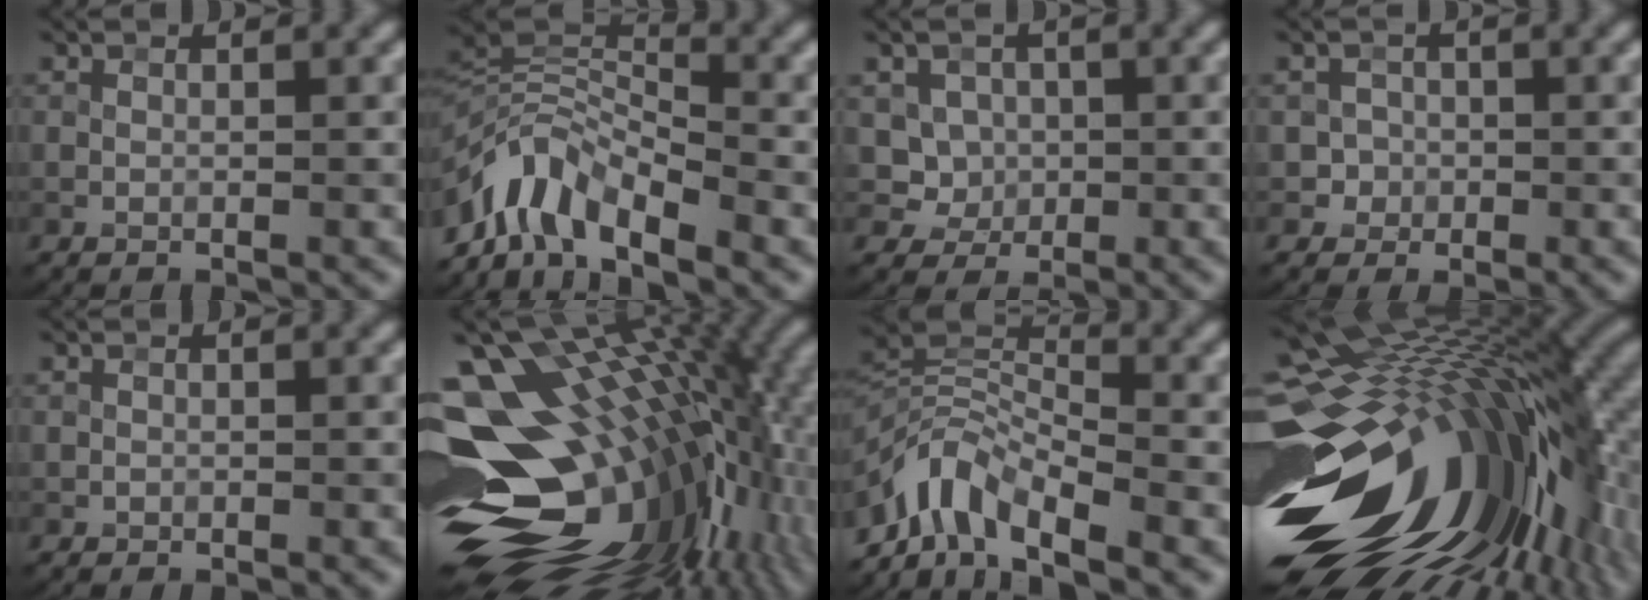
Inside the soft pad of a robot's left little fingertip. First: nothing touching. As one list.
[{"total": 6.5, "force": [-4.5, 2.5, 4.0], "torque": [-0.061, 0.005, -0.100]}, {"total": 3.3, "force": [0.6, 3.0, 1.1], "torque": [-0.014, -0.009, 0.017]}, {"total": 1.5, "force": [-0.4, 1.4, 0.0], "torque": [0.018, 0.002, -0.005]}, {"total": 0.0}, {"total": 20.2, "force": [0.3, 11.8, 16.4], "torque": [-0.251, -0.002, 0.004]}, {"total": 6.7, "force": [-4.8, 2.6, 3.9], "torque": [-0.063, 0.005, -0.105]}, {"total": 19.1, "force": [-2.9, 11.6, 14.9], "torque": [-0.292, -0.035, -0.040]}]